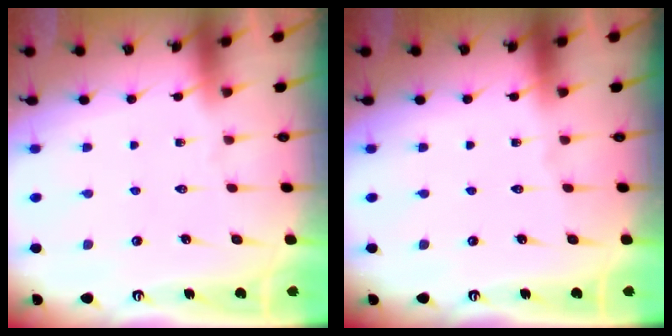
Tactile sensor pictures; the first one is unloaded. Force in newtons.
{"total": 0.0}